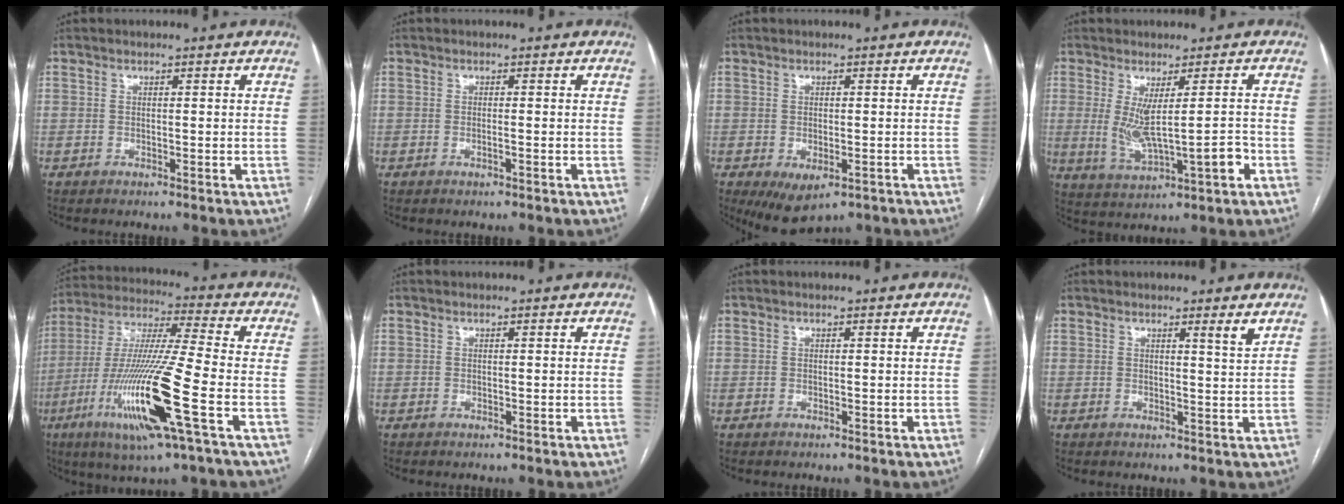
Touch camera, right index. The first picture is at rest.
{"total": 0.7, "force": [-0.2, 0.0, 0.6], "torque": [-0.015, -0.001, -0.002]}
{"total": 6.0, "force": [-3.2, 3.0, 4.1], "torque": [-0.064, -0.011, -0.040]}
{"total": 8.0, "force": [-0.6, 1.5, 7.8], "torque": [-0.139, -0.007, 0.002]}
{"total": 19.1, "force": [-6.6, 0.2, 17.9], "torque": [-0.379, -0.029, -0.128]}
{"total": 0.0}
{"total": 0.0}
{"total": 1.9, "force": [1.4, -0.4, 1.2], "torque": [-0.023, -0.016, 0.018]}